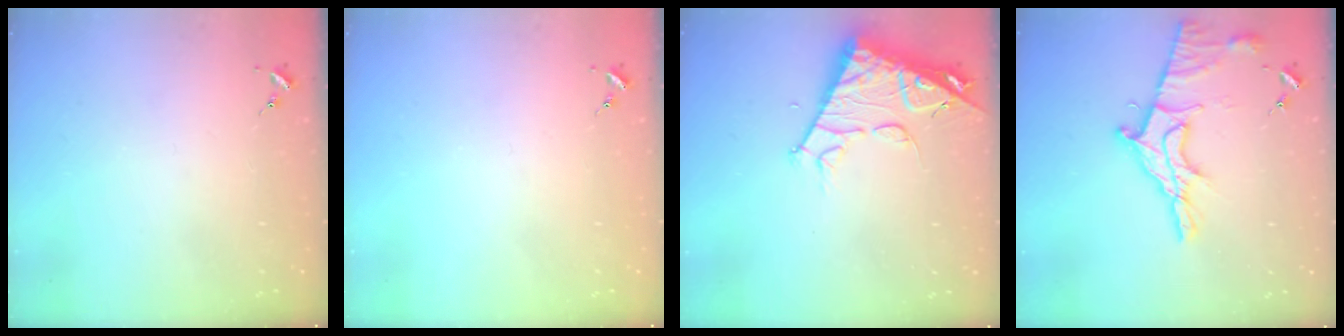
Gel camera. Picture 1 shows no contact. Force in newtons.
{"total": 0.0}
{"total": 12.8, "press": 12.7, "slide": 1.6}
{"total": 15.9, "press": 15.8, "slide": 1.2}